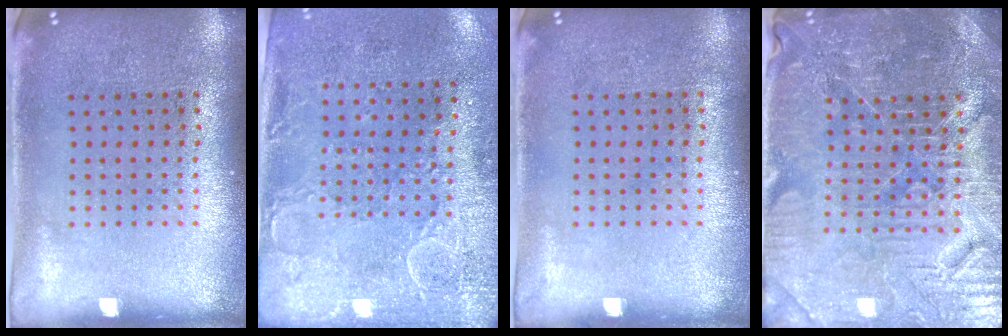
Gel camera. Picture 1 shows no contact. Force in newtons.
{"total": 3.0, "press": 2.3, "slide": 1.9}
{"total": 0.0}
{"total": 4.6, "press": 4.4, "slide": 1.3}